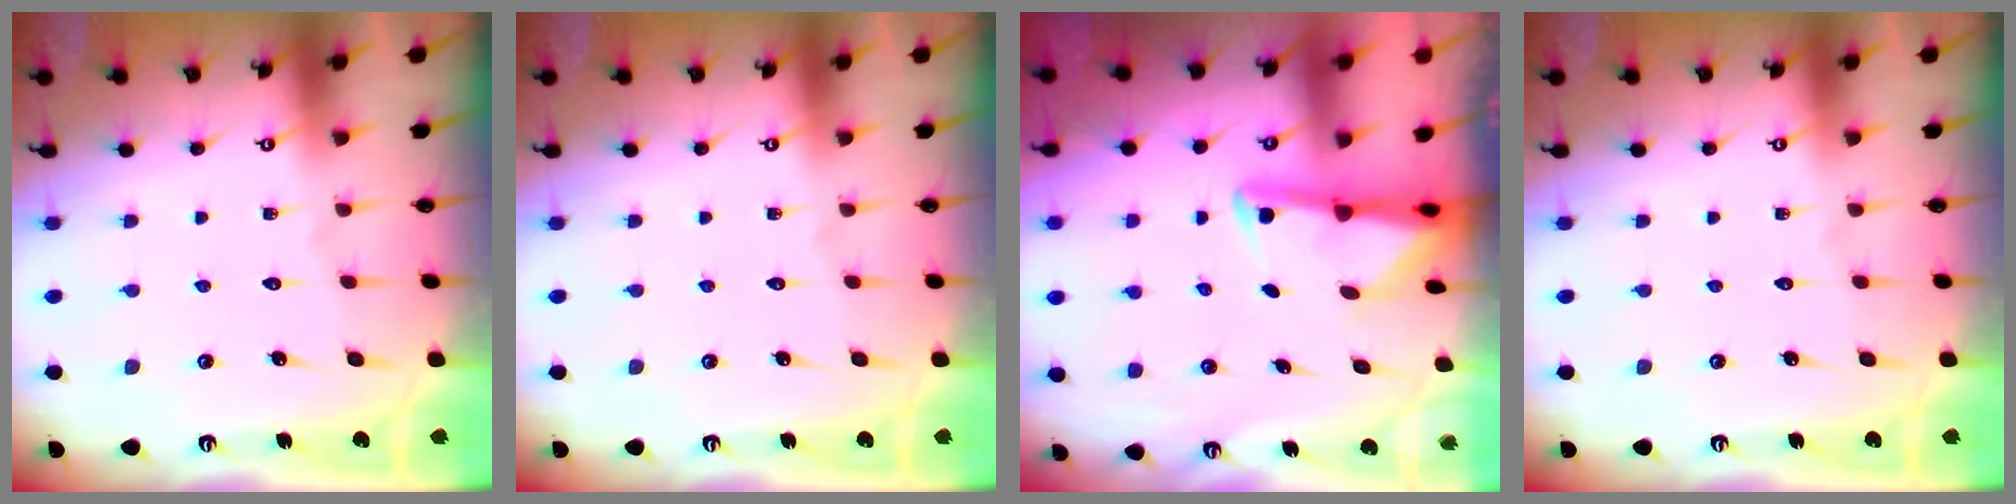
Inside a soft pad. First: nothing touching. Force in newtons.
{"total": 0.0}
{"total": 3.0, "press": 2.9, "slide": 0.7}
{"total": 0.0}